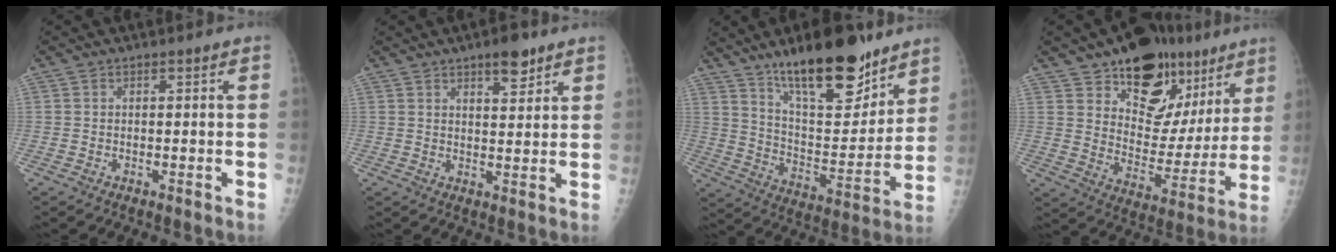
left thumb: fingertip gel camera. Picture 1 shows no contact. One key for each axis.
{"total": 5.5, "fx": 3.7, "fy": 1.9, "fz": 3.6, "tx": -0.039, "ty": -0.021, "tz": 0.053}
{"total": 21.5, "fx": 15.1, "fy": 7.4, "fz": 13.4, "tx": -0.167, "ty": -0.086, "tz": 0.250}
{"total": 21.8, "fx": 13.3, "fy": 12.7, "fz": 11.7, "tx": -0.110, "ty": -0.056, "tz": 0.203}